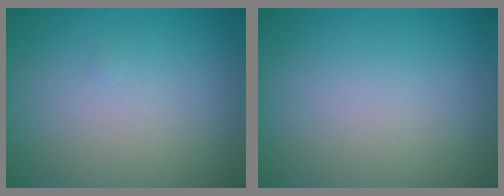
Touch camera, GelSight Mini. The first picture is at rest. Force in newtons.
{"total": 0.0}